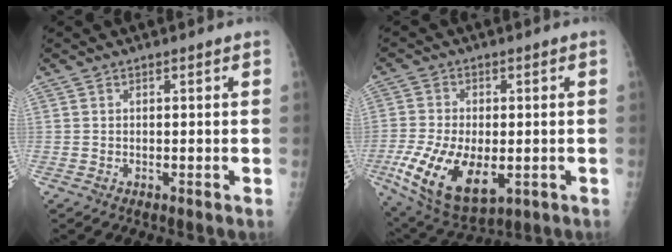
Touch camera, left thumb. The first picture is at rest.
{"total": 16.0, "force": [-4.1, 8.8, 12.7], "torque": [-0.244, -0.012, -0.054]}